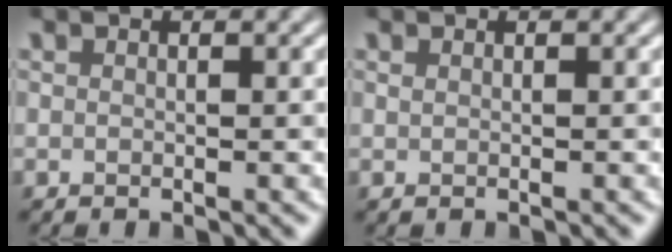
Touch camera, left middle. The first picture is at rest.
{"total": 0.0}